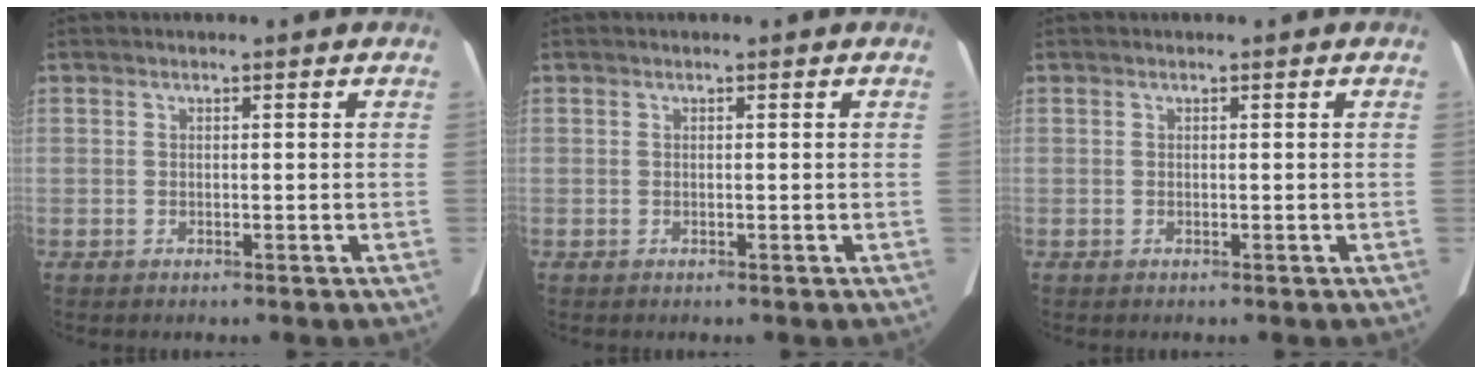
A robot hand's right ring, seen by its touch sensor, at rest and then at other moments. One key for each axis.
{"total": 0.0}
{"total": 0.0}